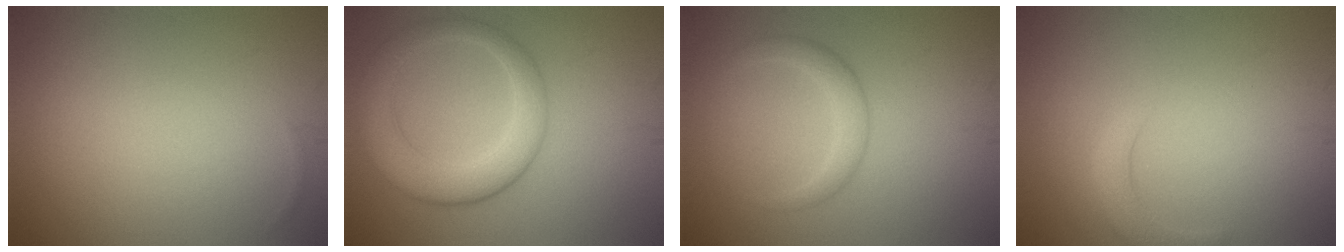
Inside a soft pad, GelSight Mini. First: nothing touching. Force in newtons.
{"total": 5.6, "press": 5.6, "slide": 0.2}
{"total": 1.5, "press": 1.5, "slide": 0.1}
{"total": 2.3, "press": 2.3, "slide": 0.3}